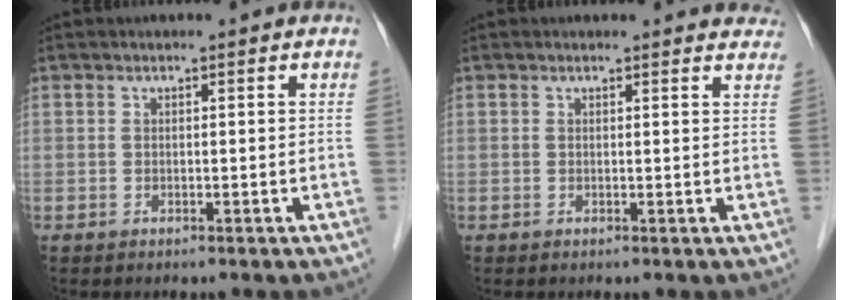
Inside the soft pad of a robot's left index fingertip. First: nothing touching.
{"total": 5.1, "force": [4.9, 1.6, 0.6], "torque": [0.011, -0.003, 0.029]}